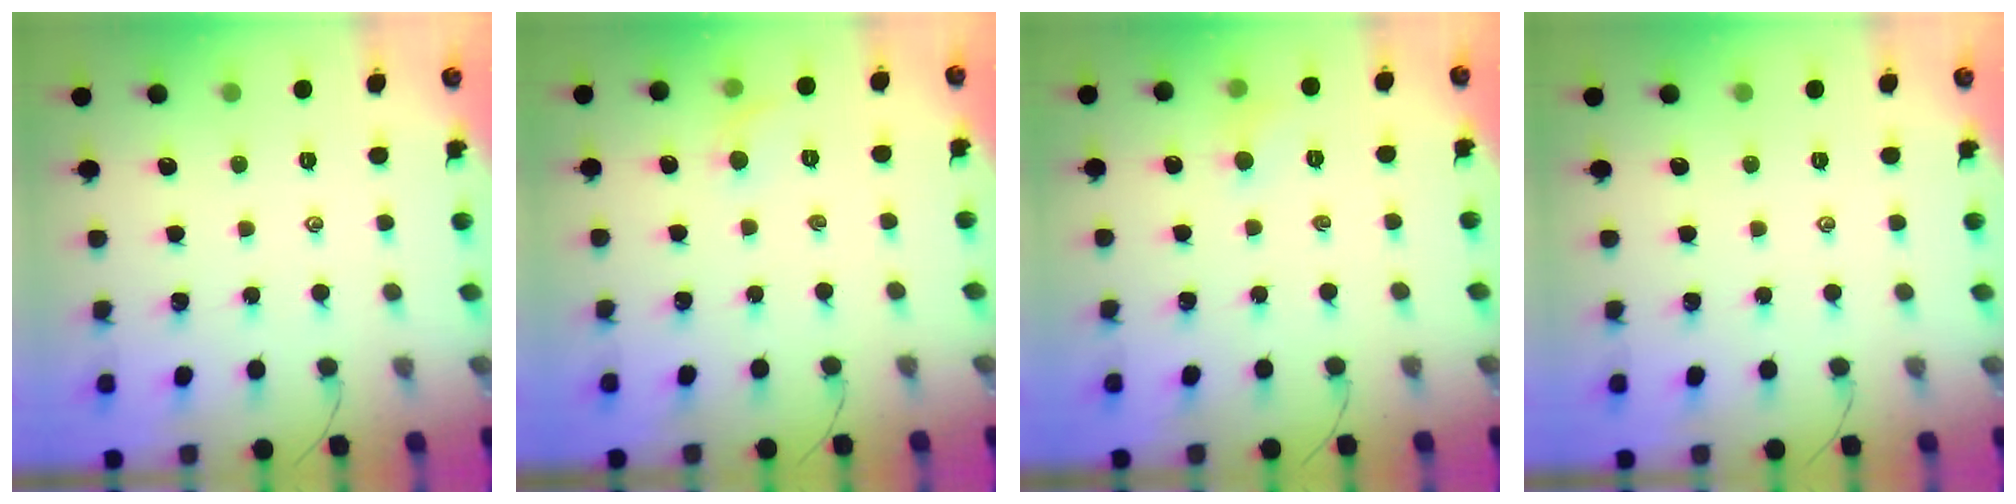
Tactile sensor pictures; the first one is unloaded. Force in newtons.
{"total": 4.4, "press": 4.2, "slide": 1.5}
{"total": 5.2, "press": 5.0, "slide": 1.6}
{"total": 0.0}